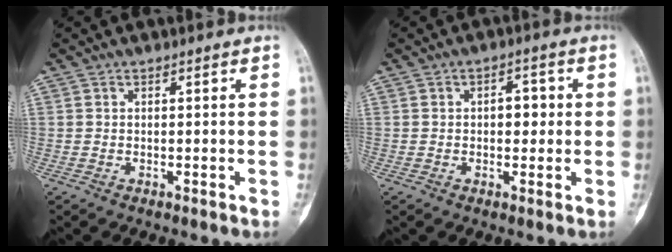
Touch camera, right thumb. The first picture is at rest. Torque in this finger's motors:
{"motor_torque": [0.76, 0.61, 0.09, -0.10, 0.10]}